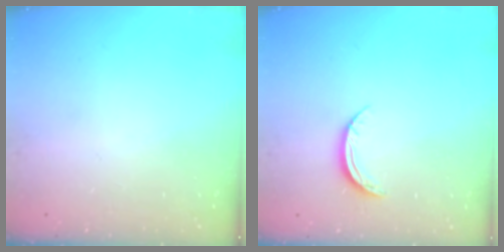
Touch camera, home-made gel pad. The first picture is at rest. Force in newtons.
{"total": 4.9, "press": 4.8, "slide": 0.6}